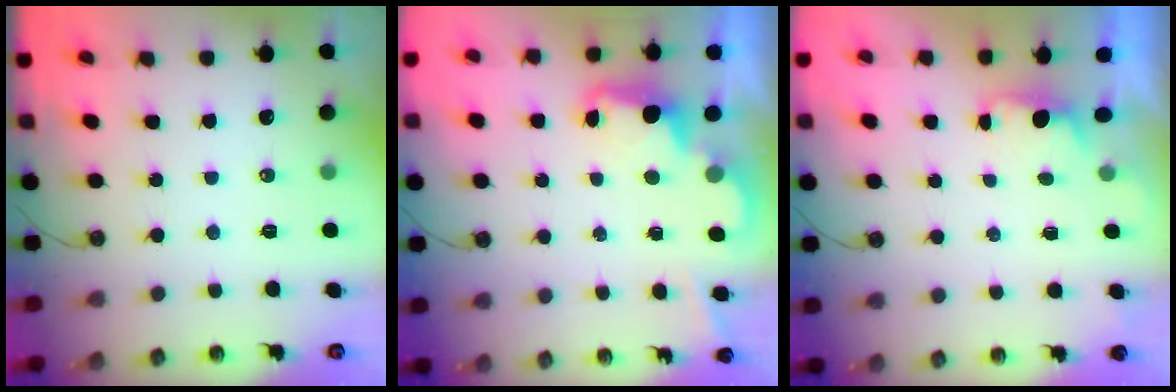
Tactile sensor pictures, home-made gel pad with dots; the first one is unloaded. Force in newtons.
{"total": 2.5, "press": 2.4, "slide": 0.5}
{"total": 0.6, "press": 0.1, "slide": 0.6}